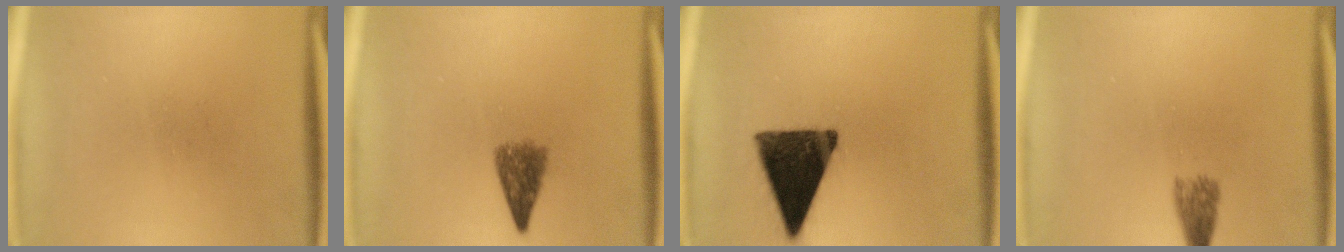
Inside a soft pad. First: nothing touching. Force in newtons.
{"total": 4.0}
{"total": 14.8}
{"total": 2.7}